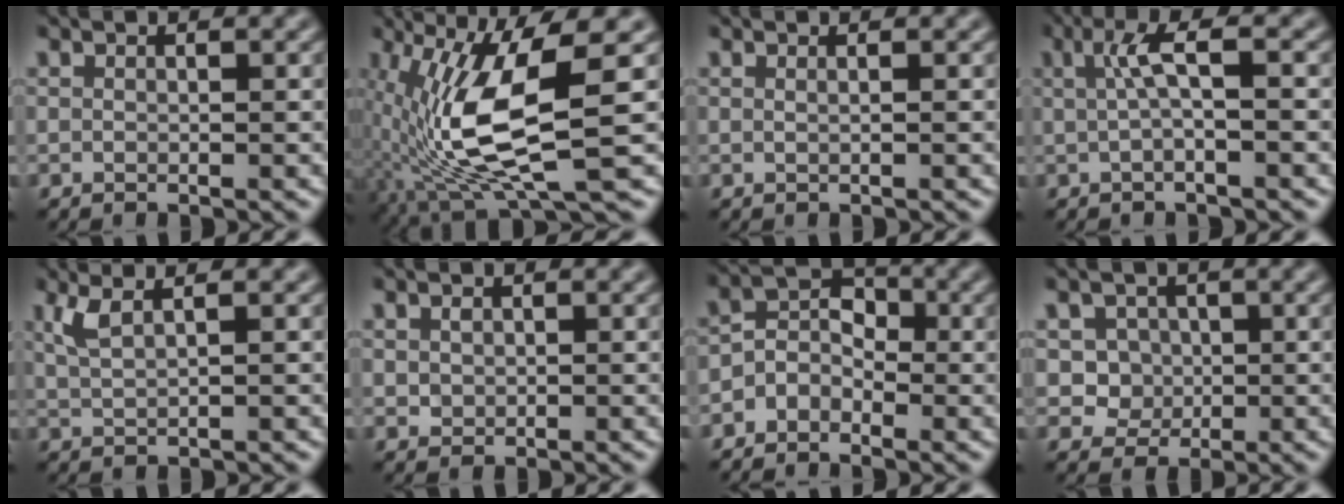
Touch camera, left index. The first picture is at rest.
{"total": 10.5, "force": [-0.4, 2.9, 10.1], "torque": [-0.213, -0.019, -0.002]}
{"total": 0.6, "force": [0.2, 0.3, 0.5], "torque": [-0.006, -0.004, -0.006]}
{"total": 2.9, "force": [0.3, 0.4, 2.8], "torque": [-0.061, 0.002, 0.003]}
{"total": 2.5, "force": [1.3, 0.8, 2.0], "torque": [-0.042, 0.000, 0.028]}
{"total": 1.0, "force": [0.2, 0.9, 0.4], "torque": [-0.014, -0.004, 0.006]}
{"total": 2.8, "force": [-1.6, 2.0, 1.1], "torque": [-0.012, 0.012, -0.037]}
{"total": 3.1, "force": [0.5, 2.8, 1.1], "torque": [-0.023, -0.007, 0.017]}